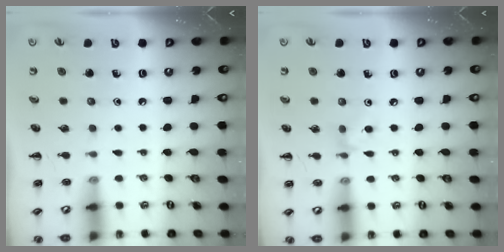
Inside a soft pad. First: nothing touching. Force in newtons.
{"total": 3.6, "press": 3.3, "slide": 1.3}